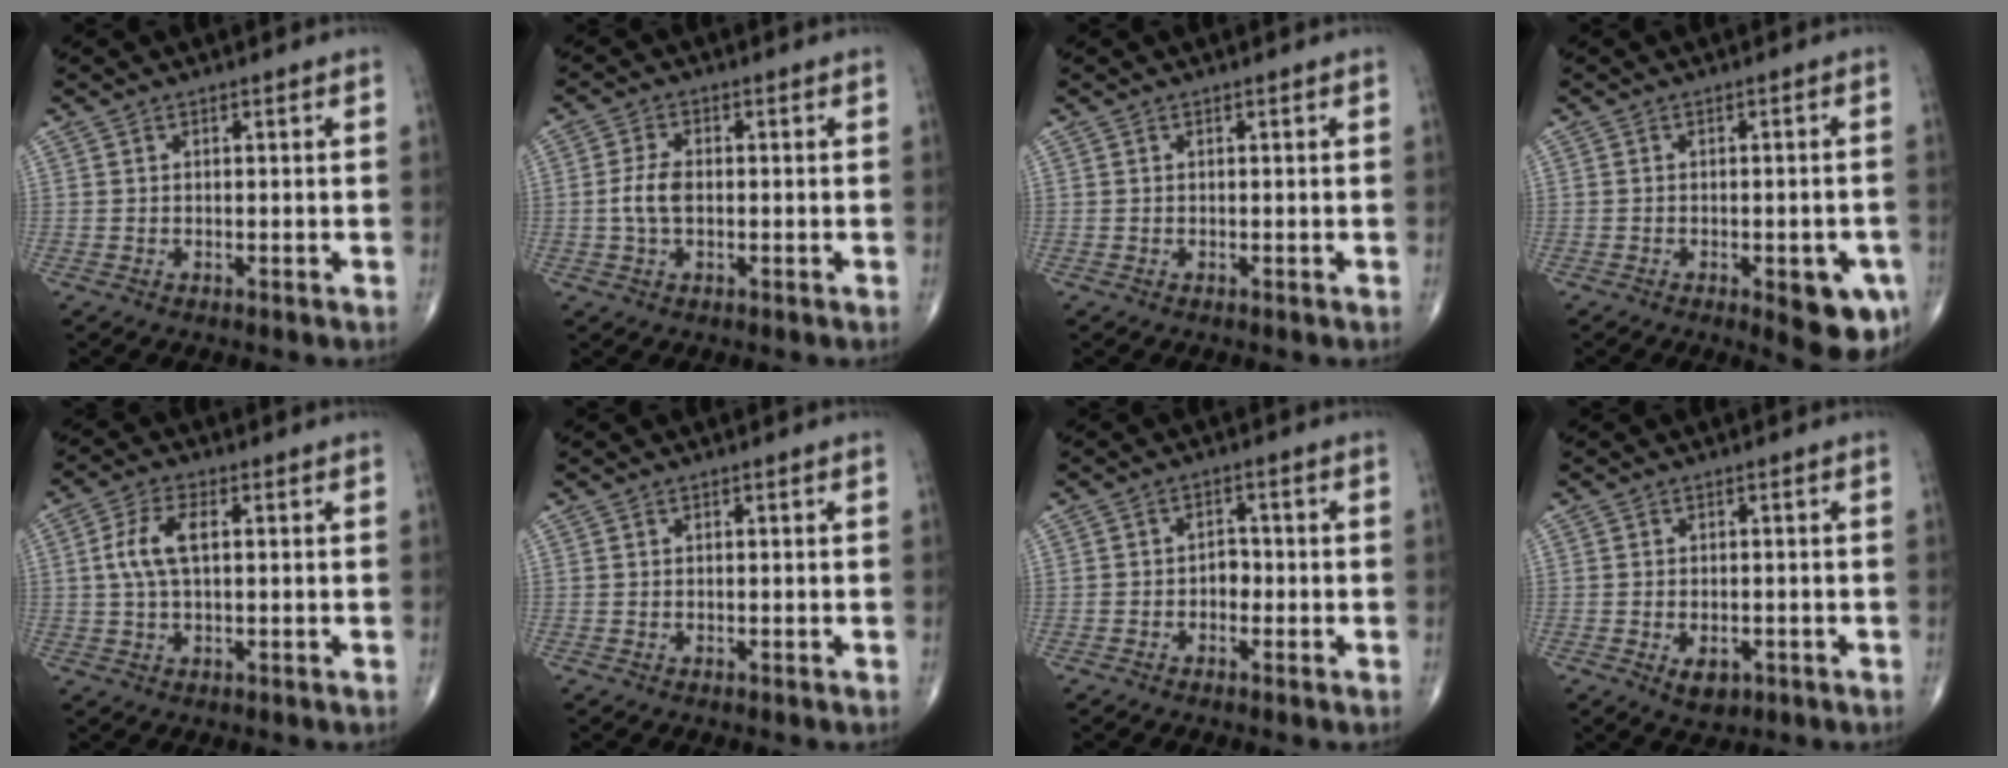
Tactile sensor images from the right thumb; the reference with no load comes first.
{"total": 5.7, "force": [-0.4, 3.4, 4.6], "torque": [-0.098, 0.010, -0.011]}
{"total": 0.0}
{"total": 8.7, "force": [-3.4, 3.1, 7.4], "torque": [-0.067, 0.001, -0.034]}
{"total": 6.6, "force": [0.9, 3.0, 5.7], "torque": [-0.129, 0.011, 0.015]}
{"total": 0.0}
{"total": 2.5, "force": [-0.8, 1.9, 1.5], "torque": [-0.008, 0.013, -0.020]}
{"total": 3.6, "force": [-1.4, 2.2, 2.5], "torque": [-0.030, 0.001, -0.013]}